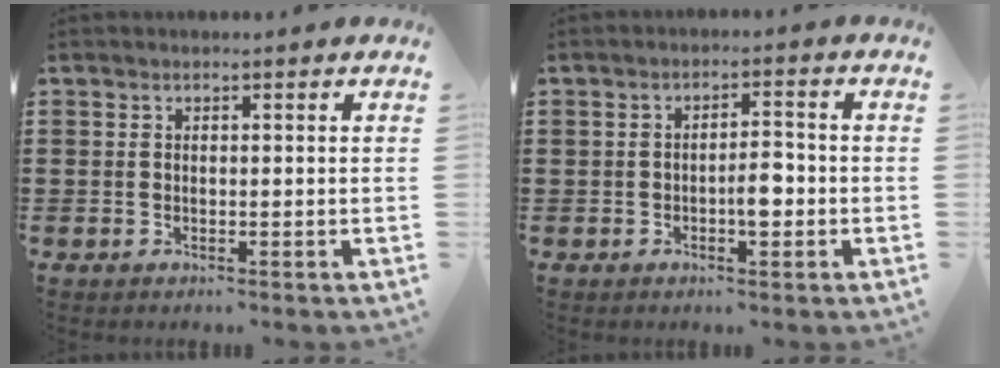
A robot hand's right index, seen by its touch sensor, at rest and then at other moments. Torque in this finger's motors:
{"motor_torque": [1.09, 0.65, 0.18, 0.05]}